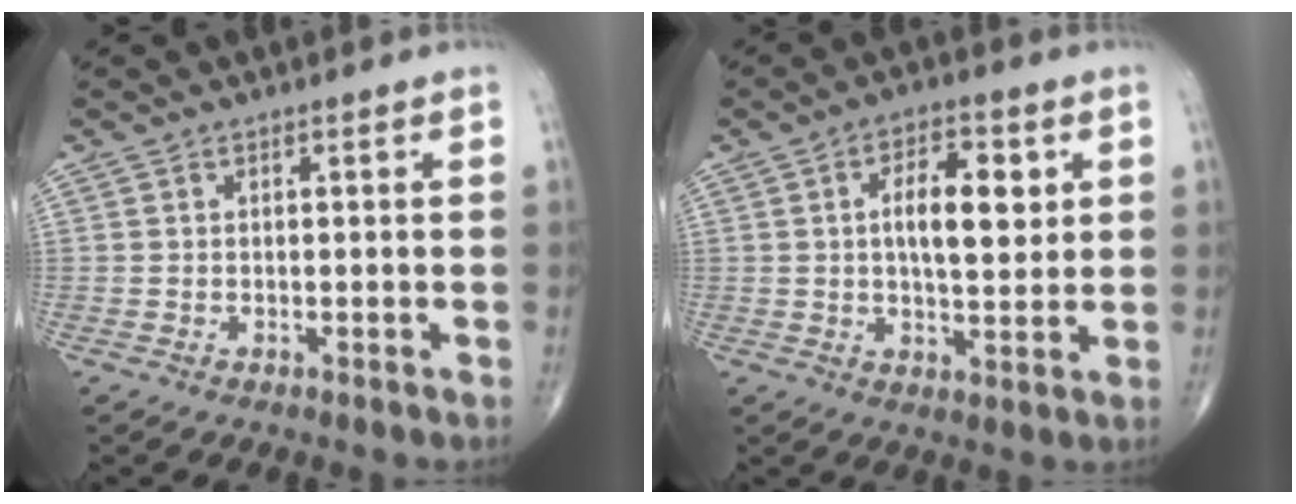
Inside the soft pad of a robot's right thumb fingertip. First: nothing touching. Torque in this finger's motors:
{"motor_torque": [-0.39, 0.90, 0.31, 0.36, 0.18]}